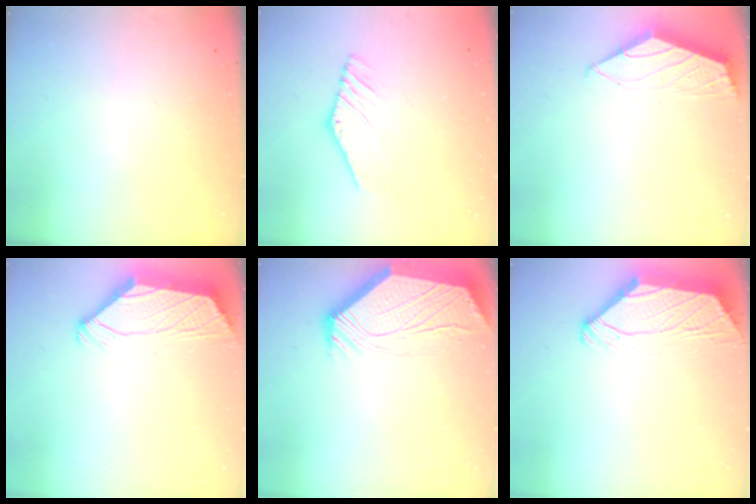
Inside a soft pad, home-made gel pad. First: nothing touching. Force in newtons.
{"total": 3.6, "press": 3.6, "slide": 0.4}
{"total": 1.6, "press": 1.5, "slide": 0.4}
{"total": 2.0, "press": 1.8, "slide": 0.8}
{"total": 3.4, "press": 3.3, "slide": 0.5}
{"total": 1.6, "press": 1.5, "slide": 0.6}